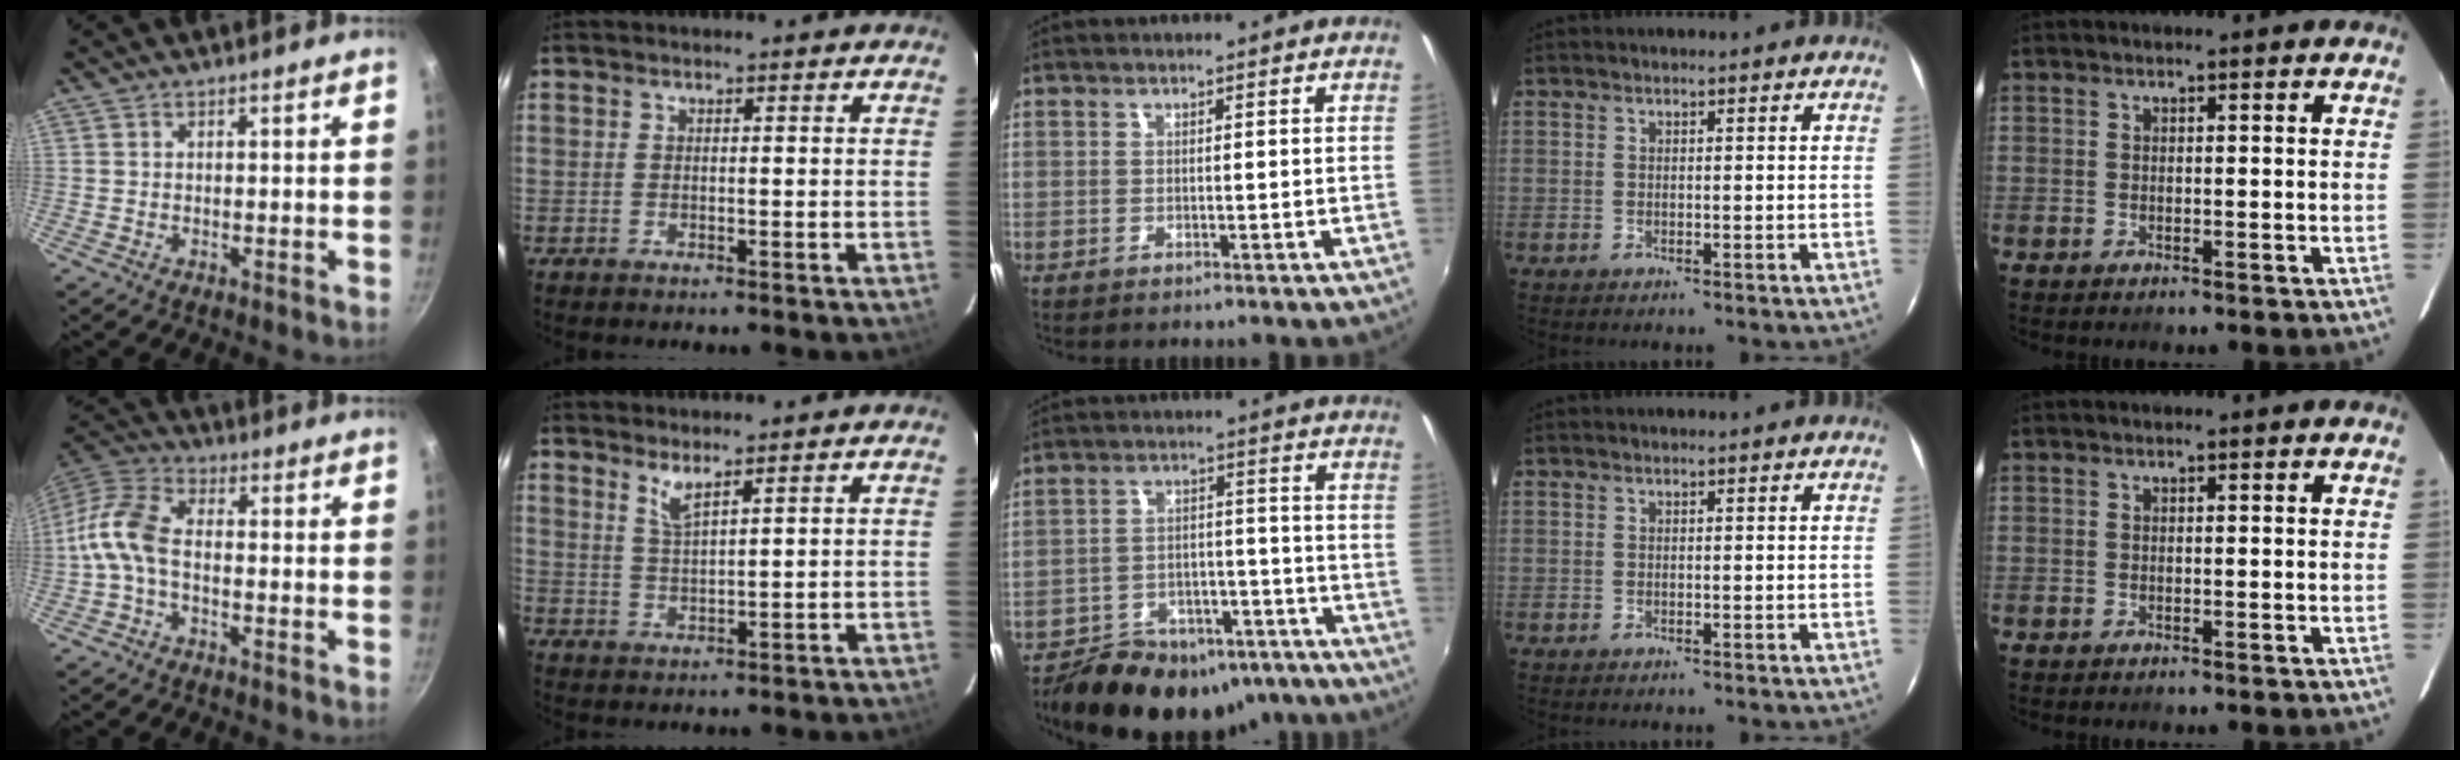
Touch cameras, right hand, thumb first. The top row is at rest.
{"thumb": {"total": 9.0, "force": [-2.0, 5.0, 7.2], "torque": [-0.152, 0.037, -0.058]}, "index": {"total": 3.1, "force": [2.4, 0.2, 1.9], "torque": [-0.039, -0.003, 0.045]}, "middle": {"total": 21.5, "force": [-16.4, 10.8, 8.9], "torque": [-0.171, 0.027, -0.207]}}